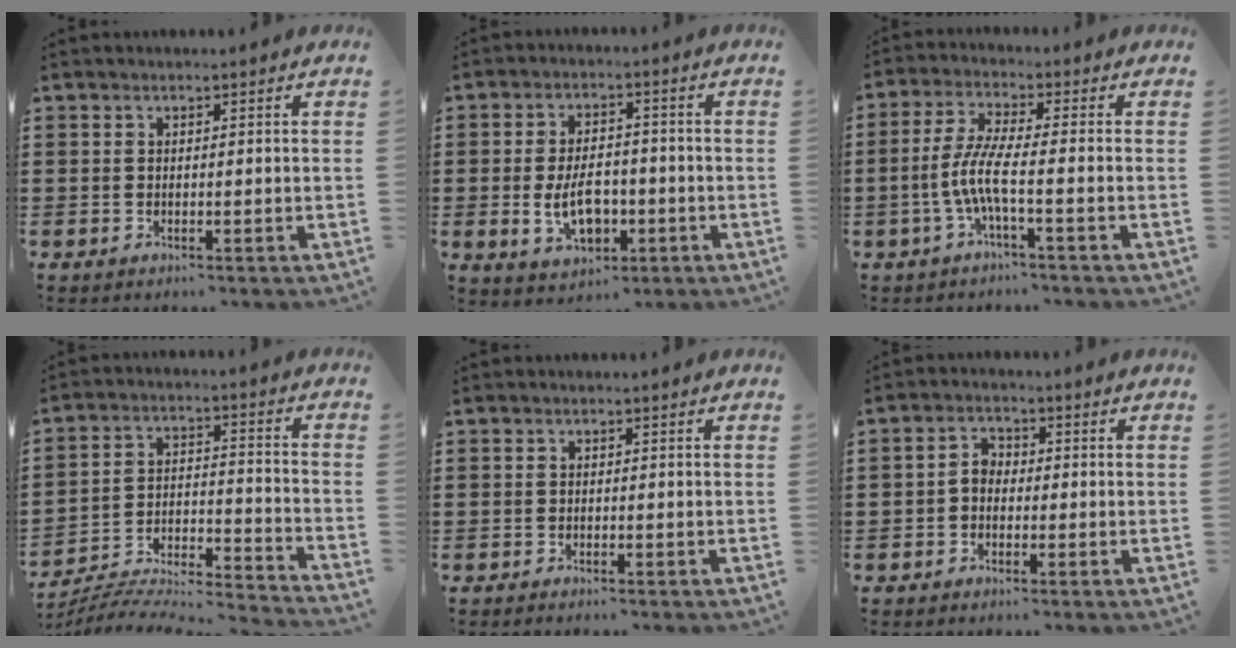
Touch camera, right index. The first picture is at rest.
{"total": 7.4, "force": [-1.6, 4.5, 5.7], "torque": [-0.104, -0.003, -0.033]}
{"total": 6.0, "force": [-2.0, 0.7, 5.6], "torque": [-0.133, -0.013, -0.050]}
{"total": 5.7, "force": [-5.3, 1.0, 1.8], "torque": [-0.034, -0.008, -0.108]}
{"total": 0.6, "force": [-0.6, 0.0, 0.1], "torque": [-0.003, -0.002, -0.012]}
{"total": 2.2, "force": [-0.9, 1.5, 1.3], "torque": [-0.028, 0.008, -0.021]}